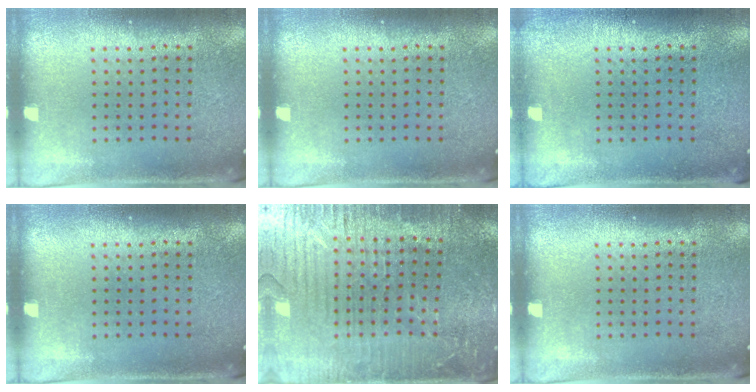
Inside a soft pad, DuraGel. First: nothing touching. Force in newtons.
{"total": 0.0}
{"total": 0.7, "press": 0.7, "slide": 0.0}
{"total": 0.0}
{"total": 3.5, "press": 3.4, "slide": 0.7}
{"total": 0.0}